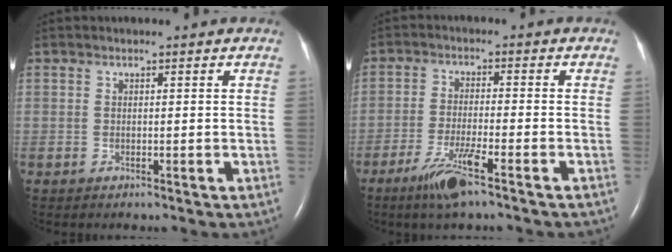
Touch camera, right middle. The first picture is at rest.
{"total": 3.4, "force": [-2.2, 0.1, 2.6], "torque": [-0.058, -0.007, -0.041]}